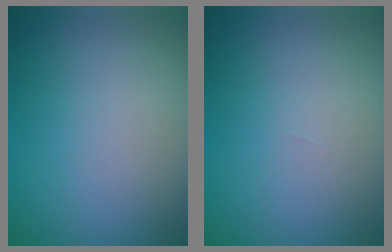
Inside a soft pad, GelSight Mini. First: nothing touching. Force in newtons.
{"total": 0.0}